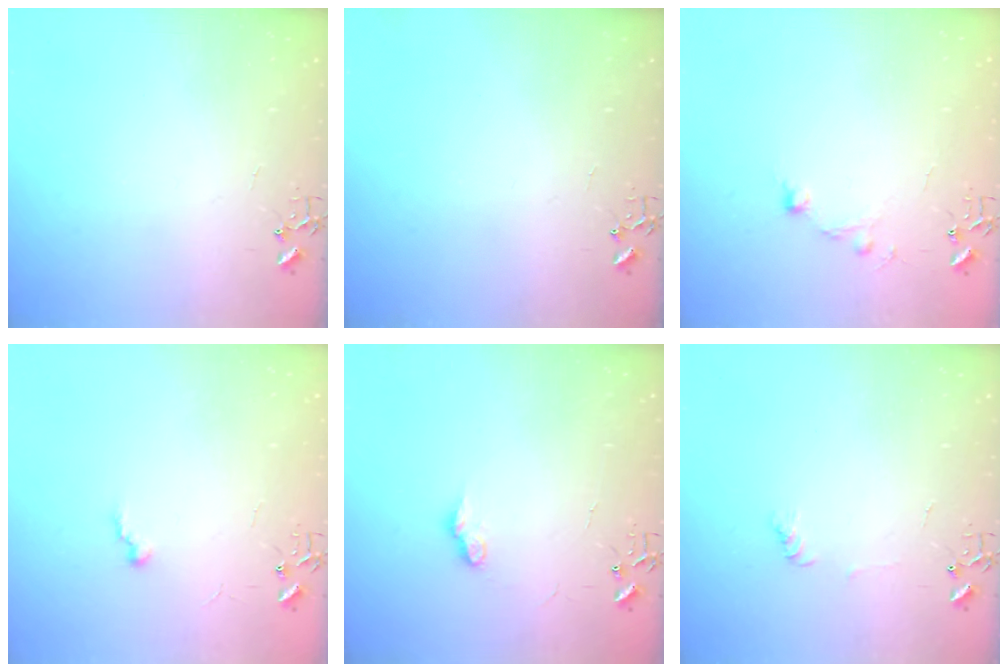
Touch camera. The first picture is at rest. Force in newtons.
{"total": 0.0}
{"total": 9.6, "press": 9.6, "slide": 0.8}
{"total": 5.3, "press": 5.3, "slide": 0.5}
{"total": 6.9, "press": 6.9, "slide": 0.2}
{"total": 4.9, "press": 4.9, "slide": 0.7}